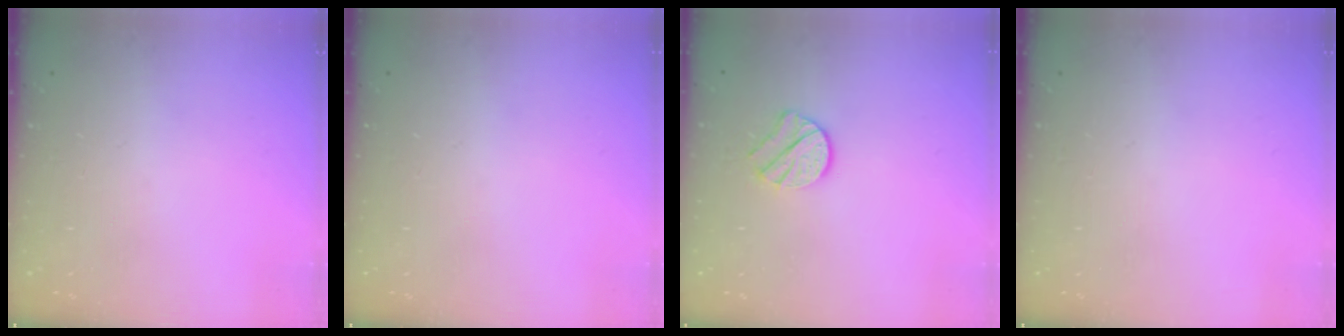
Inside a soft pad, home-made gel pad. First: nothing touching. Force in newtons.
{"total": 0.0}
{"total": 7.8, "press": 7.8, "slide": 0.1}
{"total": 0.0}